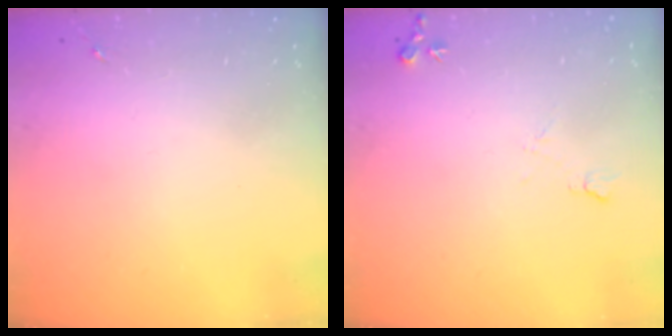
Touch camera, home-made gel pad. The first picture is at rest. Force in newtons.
{"total": 6.9, "press": 6.8, "slide": 1.0}